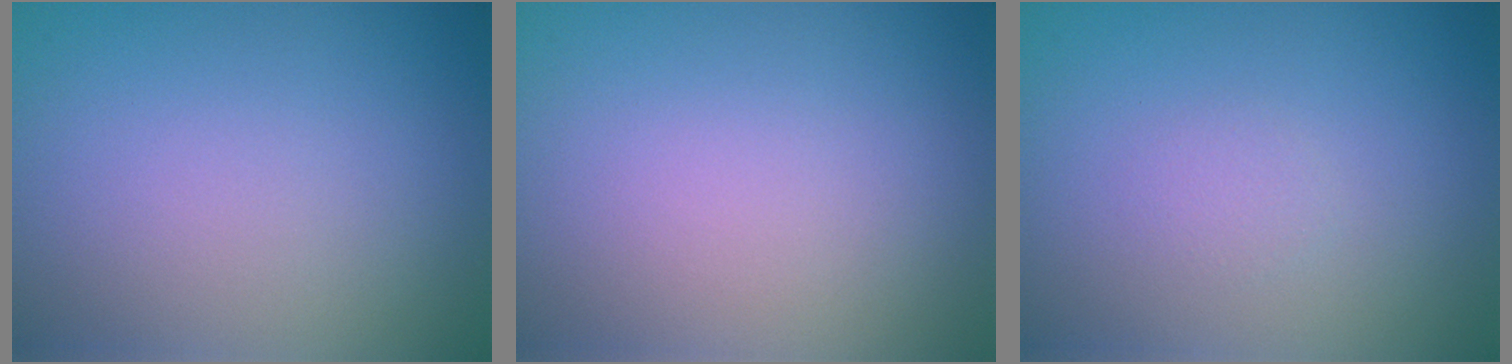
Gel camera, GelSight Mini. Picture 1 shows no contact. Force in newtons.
{"total": 0.0}
{"total": 0.7, "press": 0.7, "slide": 0.0}